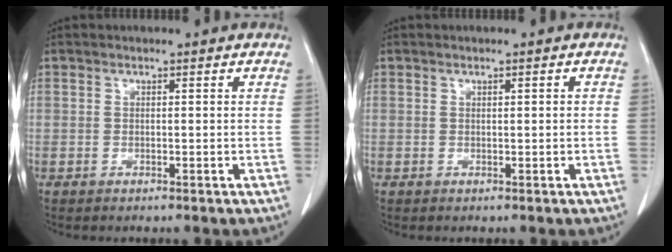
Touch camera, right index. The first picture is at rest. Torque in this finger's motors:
{"motor_torque": [-0.06, 0.00, -0.03, -0.01]}